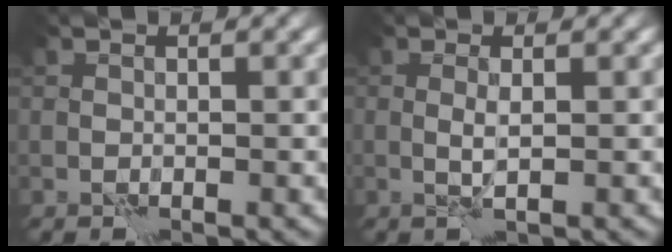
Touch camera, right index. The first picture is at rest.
{"total": 1.1, "force": [0.4, -0.1, 1.1], "torque": [-0.024, 0.000, 0.007]}